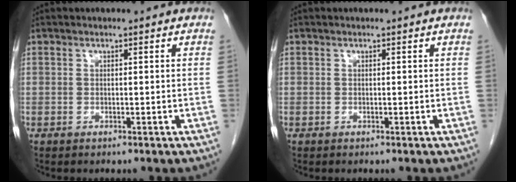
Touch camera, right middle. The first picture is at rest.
{"total": 0.0}